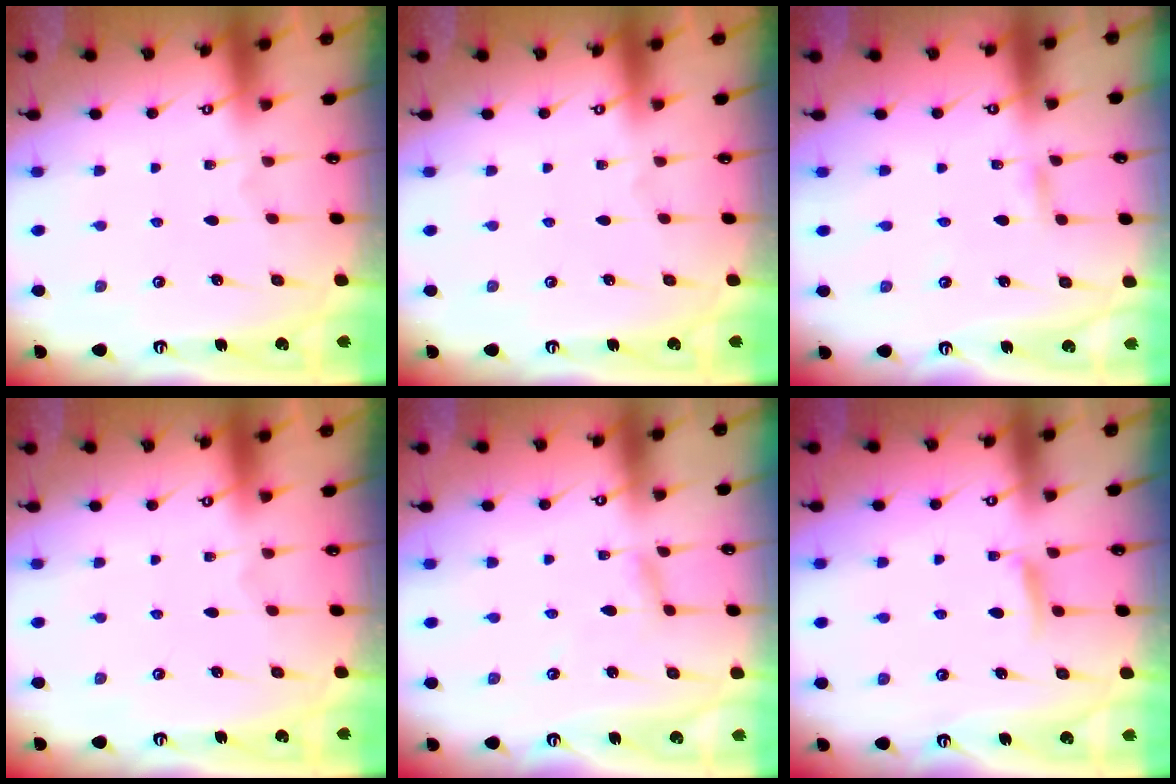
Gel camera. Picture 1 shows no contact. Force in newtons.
{"total": 0.0}
{"total": 2.3, "press": 2.3, "slide": 0.2}
{"total": 0.0}
{"total": 2.4, "press": 2.4, "slide": 0.2}
{"total": 6.1, "press": 6.1, "slide": 0.9}